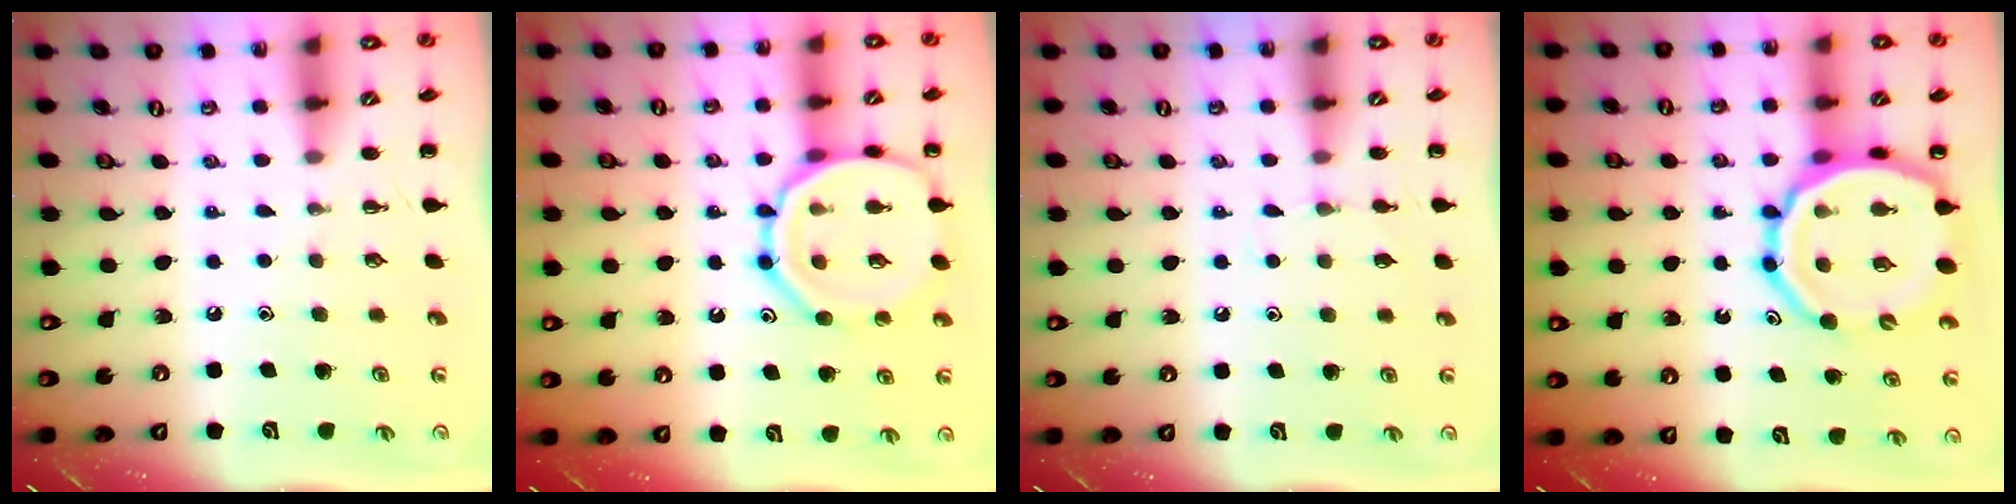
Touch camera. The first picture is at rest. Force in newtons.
{"total": 15.3, "press": 15.2, "slide": 1.1}
{"total": 4.0, "press": 3.8, "slide": 1.4}
{"total": 17.3, "press": 16.9, "slide": 3.8}